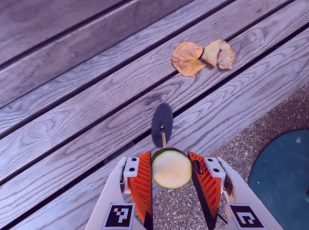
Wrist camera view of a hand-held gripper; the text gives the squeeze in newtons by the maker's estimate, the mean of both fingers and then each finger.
{"total": 7.4, "left": 7.0, "right": 7.8}